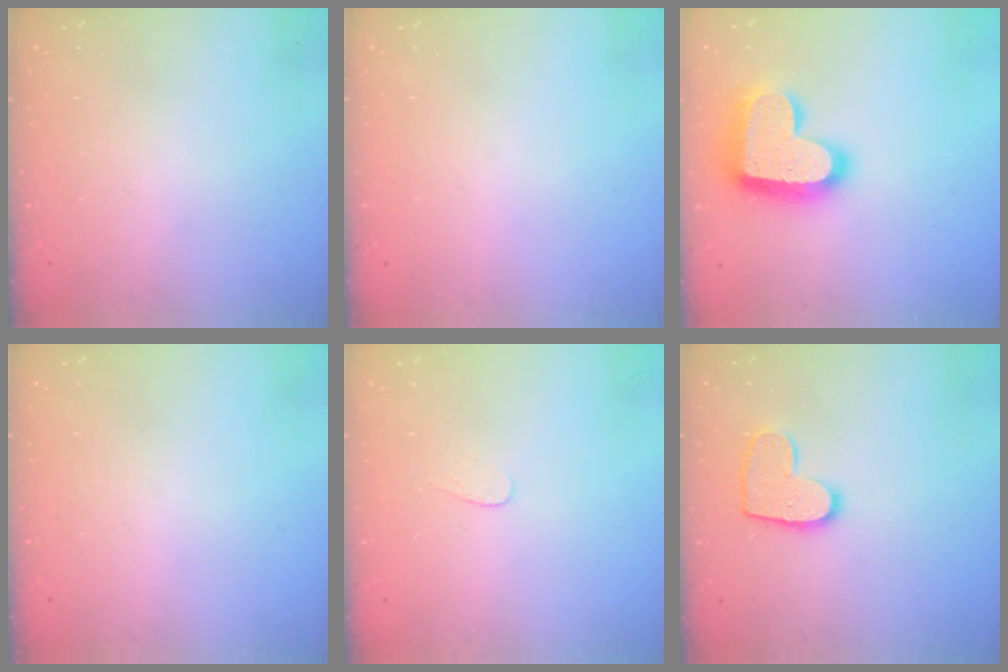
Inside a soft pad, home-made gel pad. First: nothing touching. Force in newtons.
{"total": 0.0}
{"total": 20.5, "press": 20.4, "slide": 1.5}
{"total": 0.0}
{"total": 3.3, "press": 3.3, "slide": 0.3}
{"total": 10.8, "press": 10.8, "slide": 0.5}